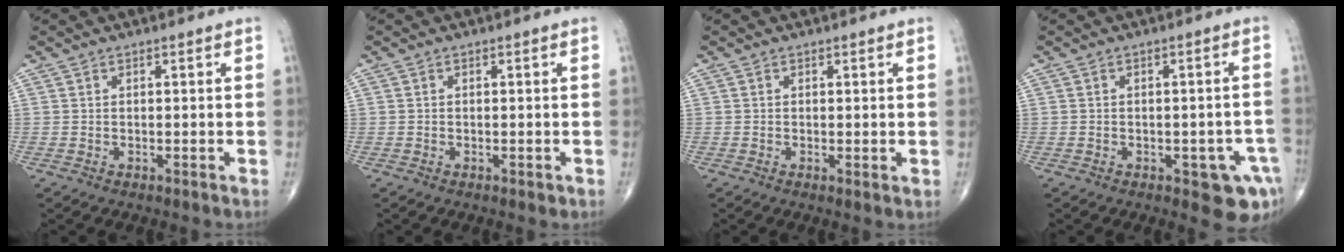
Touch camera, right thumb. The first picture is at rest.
{"total": 0.7, "force": [-0.3, 0.4, 0.5], "torque": [-0.007, -0.001, -0.004]}
{"total": 0.9, "force": [0.0, 0.2, 0.9], "torque": [-0.017, -0.005, -0.002]}
{"total": 7.5, "force": [-3.3, 3.2, 6.0], "torque": [-0.048, 0.012, -0.034]}